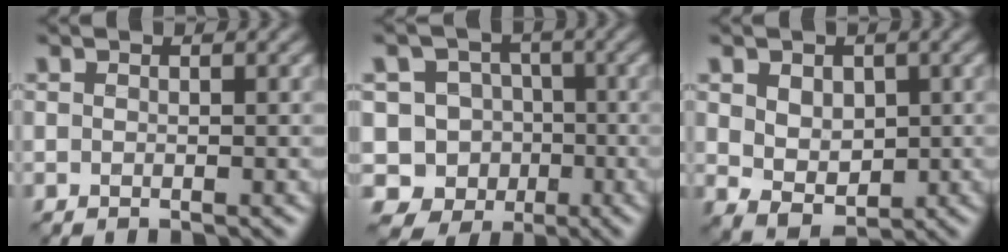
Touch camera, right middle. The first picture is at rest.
{"total": 8.9, "force": [-3.3, 8.1, 1.4], "torque": [-0.007, 0.015, -0.078]}
{"total": 3.5, "force": [0.3, 2.7, 2.2], "torque": [-0.041, -0.003, 0.011]}